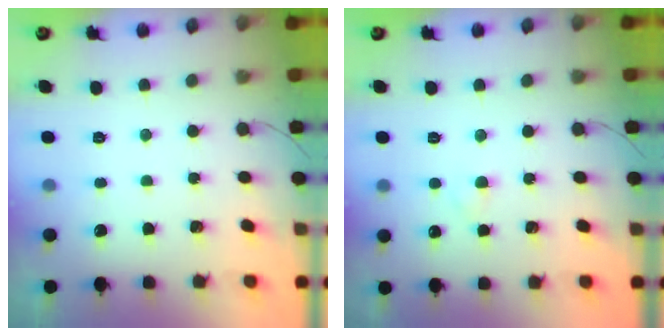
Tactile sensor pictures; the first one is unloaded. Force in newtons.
{"total": 1.6, "press": 1.4, "slide": 0.9}